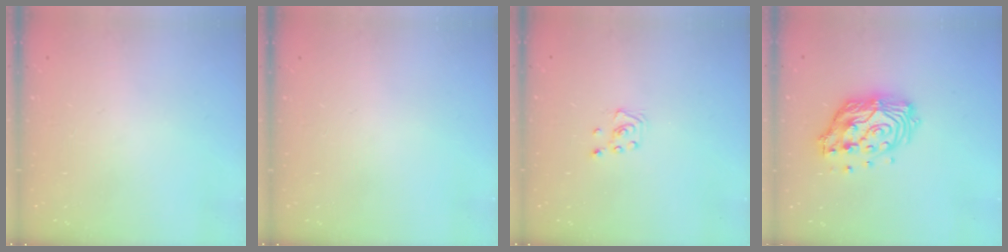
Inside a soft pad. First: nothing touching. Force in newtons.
{"total": 0.0}
{"total": 3.0, "press": 2.9, "slide": 0.3}
{"total": 14.5, "press": 14.4, "slide": 1.2}